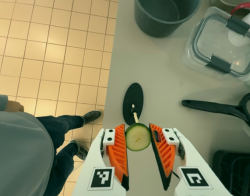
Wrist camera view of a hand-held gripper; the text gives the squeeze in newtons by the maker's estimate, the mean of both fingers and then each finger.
{"total": 7.3, "left": 7.6, "right": 7.0}